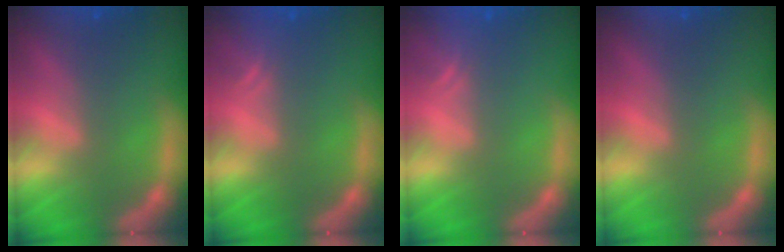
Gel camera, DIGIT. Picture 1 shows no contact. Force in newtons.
{"total": 1.5}
{"total": 1.5}
{"total": 0.0}